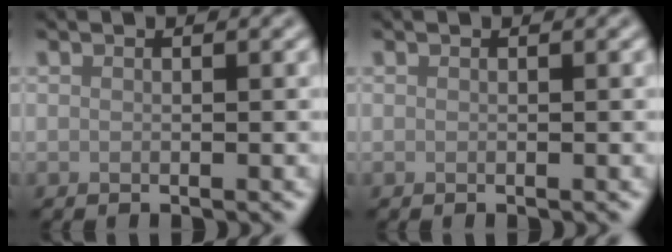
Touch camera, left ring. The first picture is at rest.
{"total": 0.0}